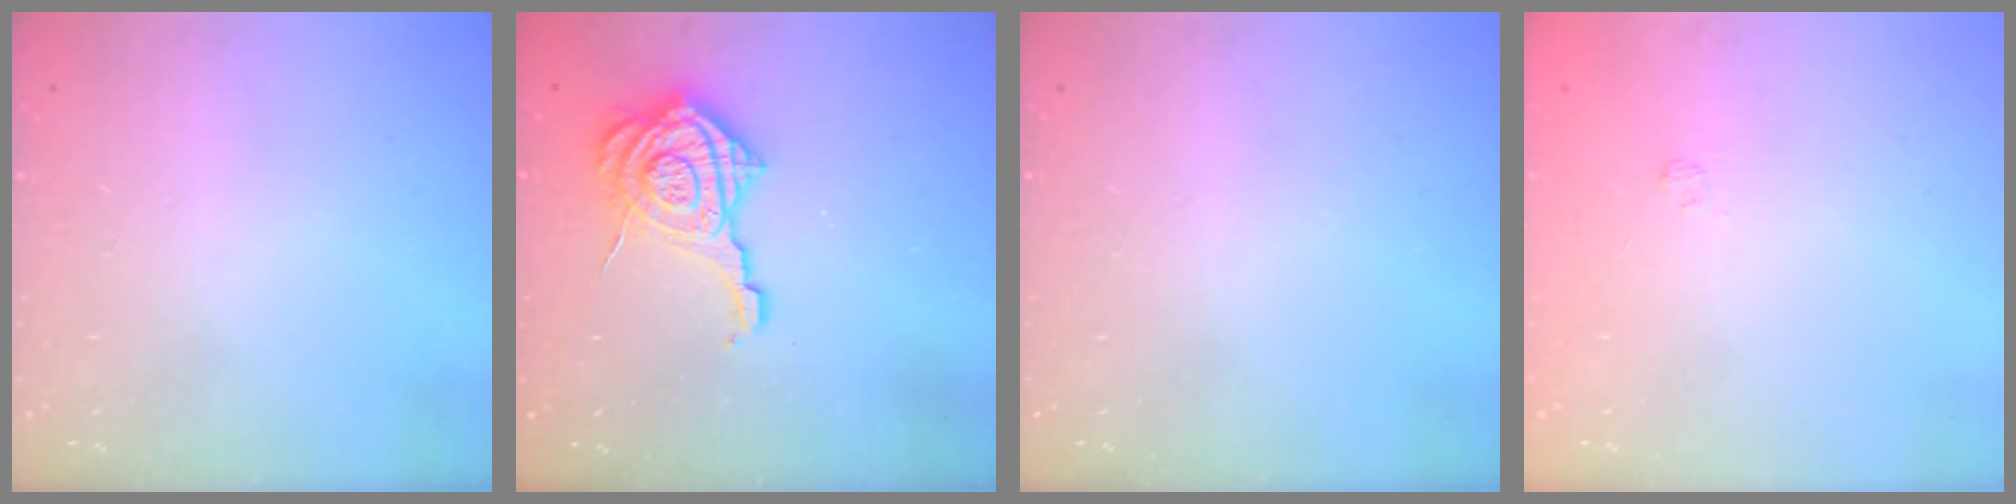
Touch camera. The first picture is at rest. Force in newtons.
{"total": 13.9, "press": 13.8, "slide": 1.7}
{"total": 0.0}
{"total": 1.7, "press": 1.2, "slide": 1.1}